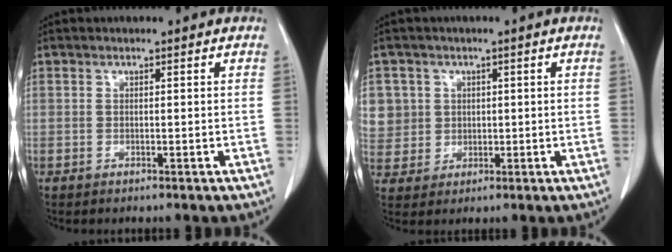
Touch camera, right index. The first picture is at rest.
{"total": 8.6, "force": [2.3, 8.2, 1.1], "torque": [-0.044, 0.026, 0.065]}